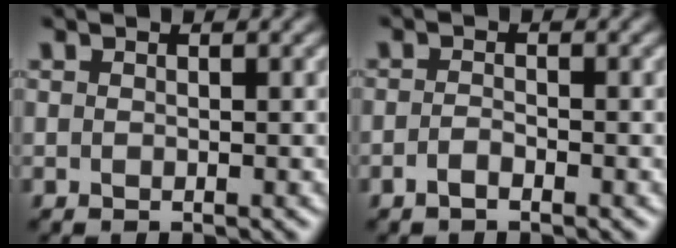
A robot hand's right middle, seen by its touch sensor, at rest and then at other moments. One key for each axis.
{"total": 1.1, "fx": -0.9, "fy": 0.2, "fz": 0.6, "tx": -0.016, "ty": 0.001, "tz": -0.019}